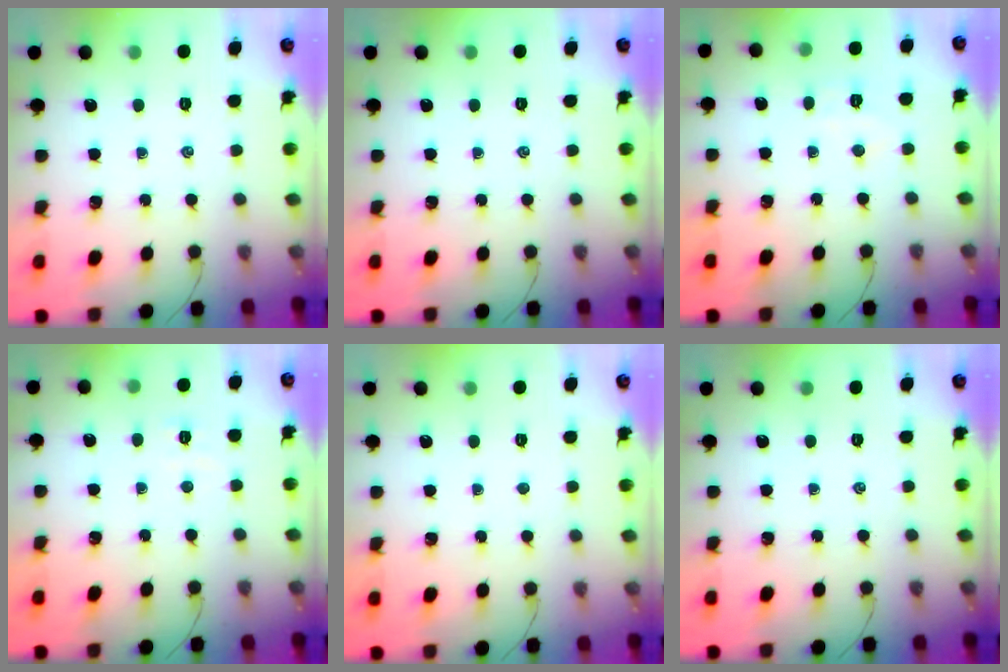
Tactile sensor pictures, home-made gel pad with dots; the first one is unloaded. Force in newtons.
{"total": 0.0}
{"total": 4.7, "press": 4.6, "slide": 1.1}
{"total": 2.4, "press": 2.3, "slide": 0.8}
{"total": 0.0}
{"total": 0.0}